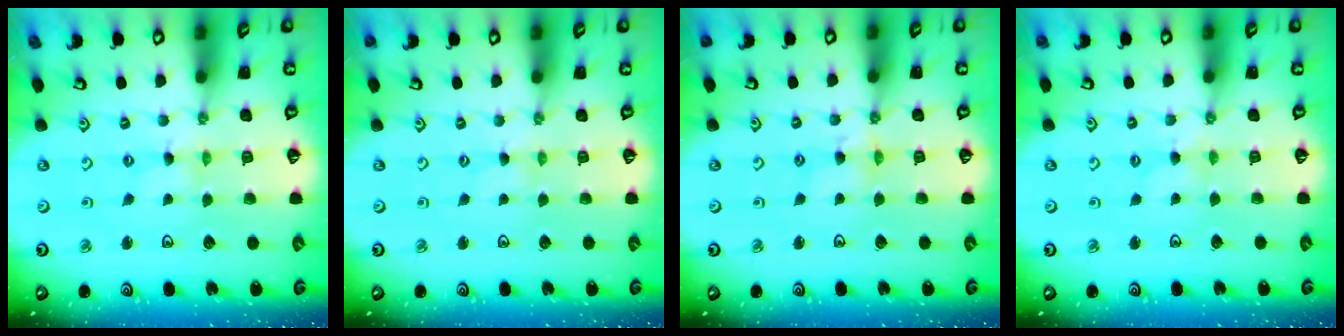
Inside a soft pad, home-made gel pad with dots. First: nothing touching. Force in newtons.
{"total": 0.0}
{"total": 2.9, "press": 2.9, "slide": 0.4}
{"total": 0.5, "press": 0.5, "slide": 0.2}